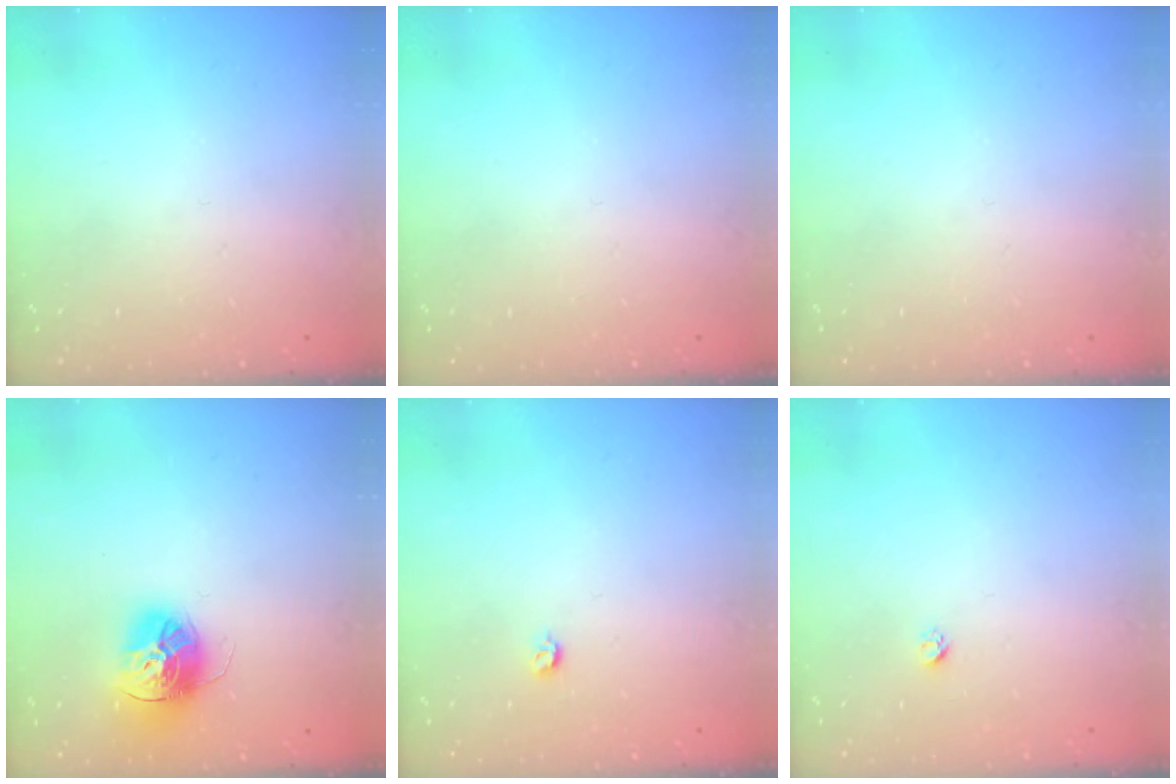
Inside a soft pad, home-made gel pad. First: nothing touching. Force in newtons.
{"total": 0.0}
{"total": 0.0}
{"total": 14.6, "press": 14.5, "slide": 1.3}
{"total": 3.3, "press": 3.3, "slide": 0.7}
{"total": 1.9, "press": 1.9, "slide": 0.1}